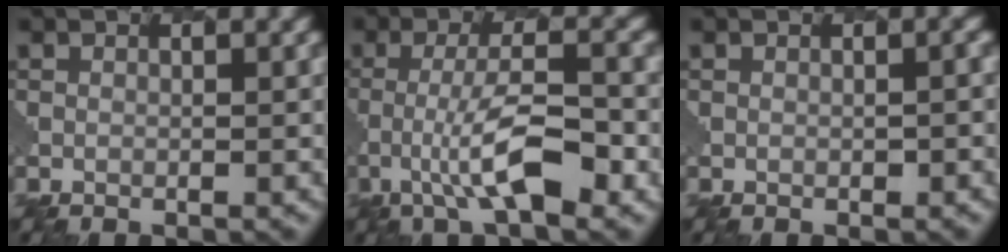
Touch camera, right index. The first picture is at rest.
{"total": 2.7, "force": [-1.4, -0.6, 2.2], "torque": [-0.071, 0.024, -0.061]}
{"total": 1.5, "force": [-0.2, 0.9, 1.1], "torque": [-0.006, -0.001, 0.004]}